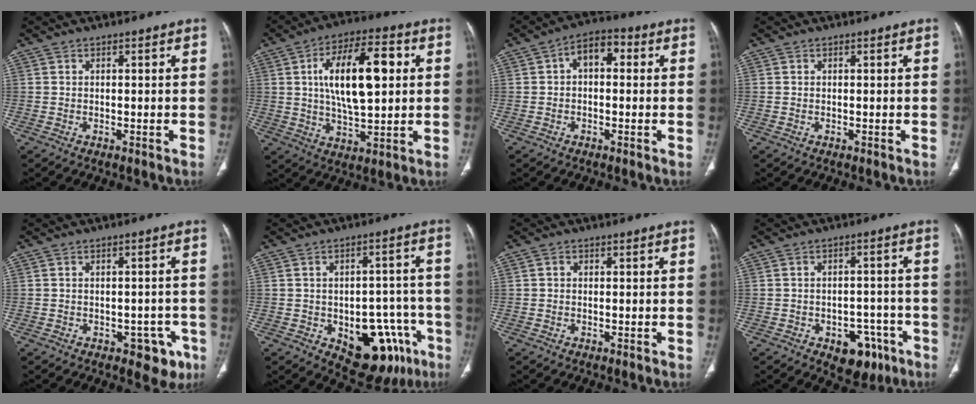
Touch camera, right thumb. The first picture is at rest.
{"total": 17.0, "force": [3.3, 7.4, 15.0], "torque": [-0.234, 0.008, 0.053]}
{"total": 6.2, "force": [0.8, 3.8, 4.8], "torque": [-0.053, 0.023, 0.000]}
{"total": 0.0}
{"total": 5.3, "force": [-2.7, 3.3, 3.1], "torque": [-0.007, 0.013, -0.029]}
{"total": 16.2, "force": [-6.8, 9.5, 11.3], "torque": [-0.099, 0.036, -0.077]}
{"total": 0.6, "force": [0.1, 0.5, 0.1], "torque": [0.001, 0.002, 0.001]}
{"total": 8.6, "force": [-4.5, 5.5, 4.9], "torque": [-0.030, 0.030, -0.050]}